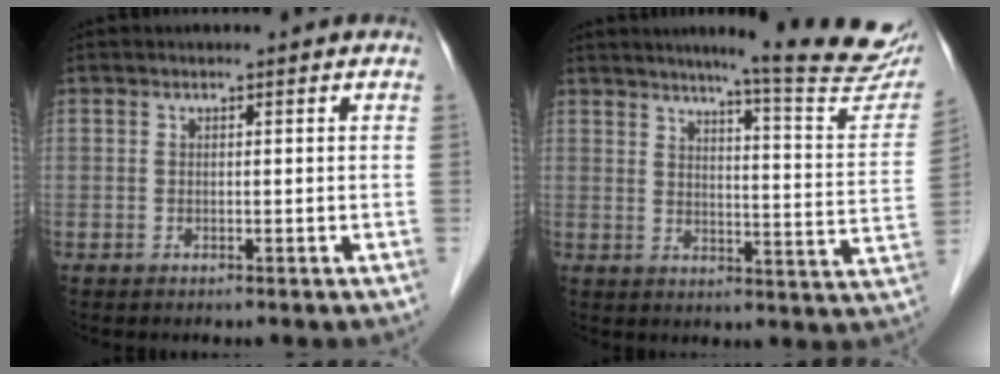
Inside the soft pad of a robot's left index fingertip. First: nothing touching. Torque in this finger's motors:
{"motor_torque": [0.14, -0.29, 0.40, 0.03]}